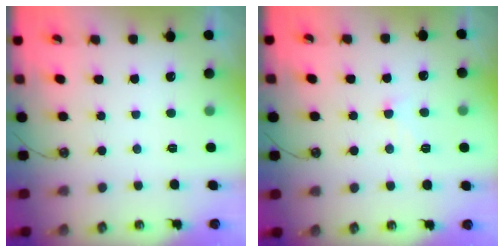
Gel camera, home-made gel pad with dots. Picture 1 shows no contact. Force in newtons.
{"total": 1.9, "press": 1.8, "slide": 0.5}